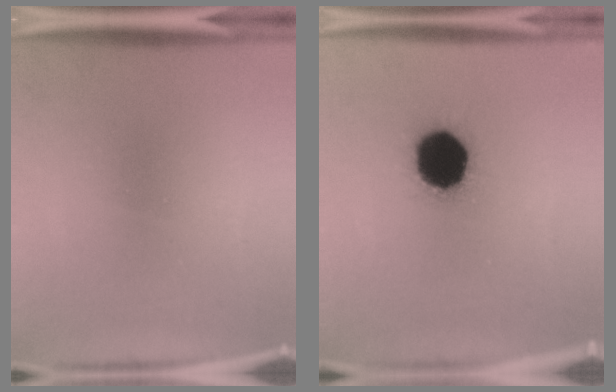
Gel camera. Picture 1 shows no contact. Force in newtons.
{"total": 17.0}